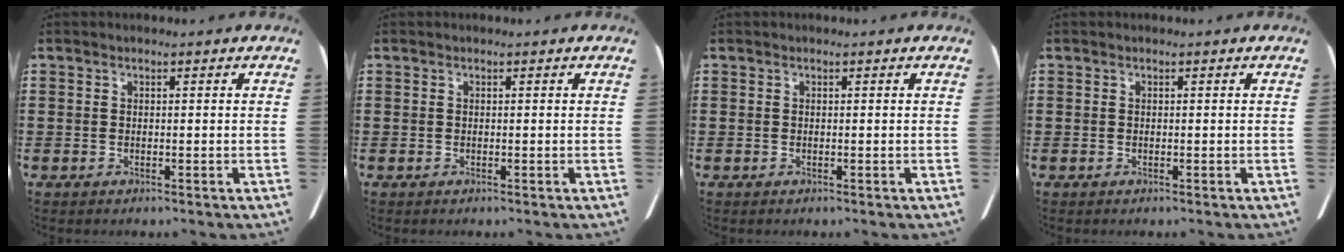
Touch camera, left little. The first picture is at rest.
{"total": 0.0}
{"total": 0.0}
{"total": 0.0}